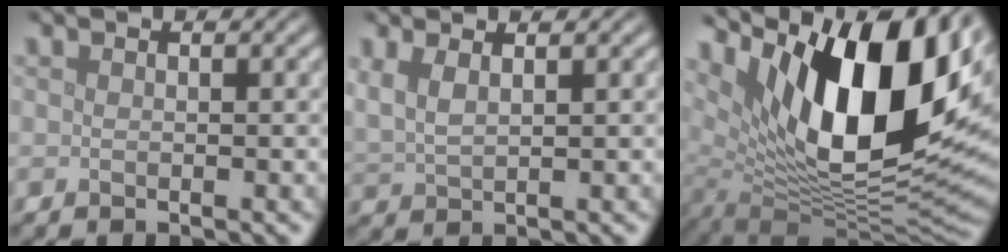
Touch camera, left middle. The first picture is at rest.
{"total": 2.6, "force": [1.5, 1.0, 1.9], "torque": [-0.046, 0.001, 0.036]}
{"total": 17.1, "force": [6.3, 7.6, 14.0], "torque": [-0.207, 0.002, 0.102]}